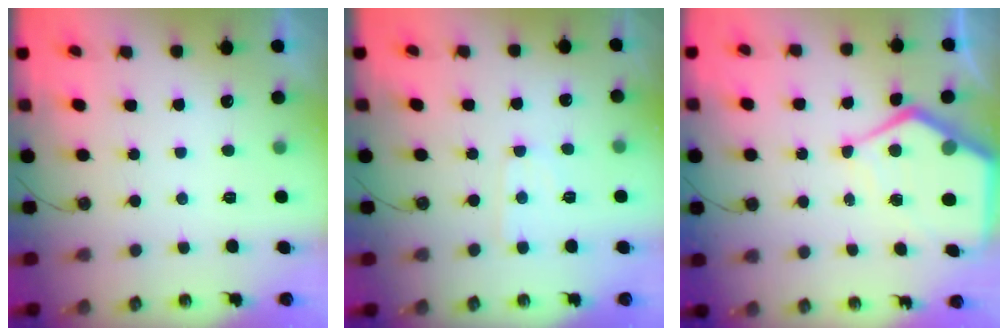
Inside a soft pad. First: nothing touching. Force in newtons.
{"total": 6.6, "press": 6.6, "slide": 0.7}
{"total": 11.6, "press": 11.6, "slide": 1.3}